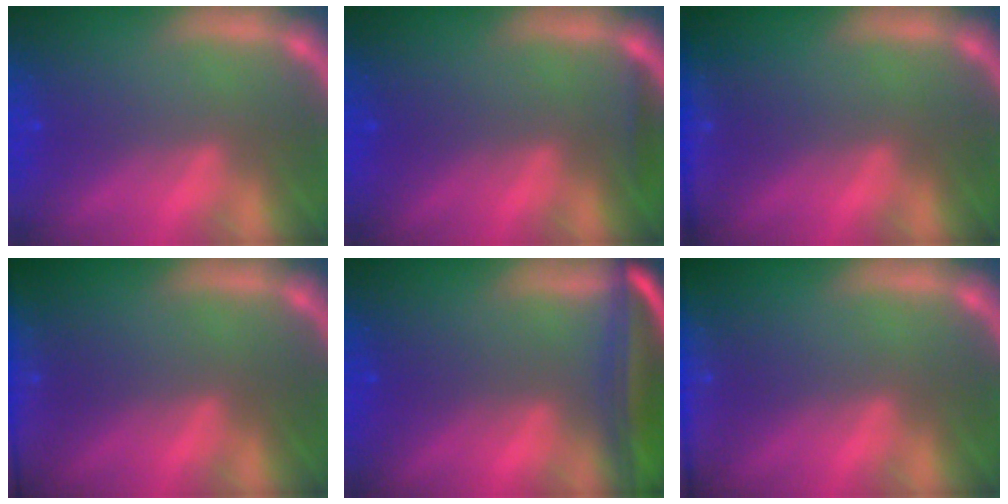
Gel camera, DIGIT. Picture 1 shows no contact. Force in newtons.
{"total": 0.9}
{"total": 2.4}
{"total": 6.0}
{"total": 9.2}
{"total": 5.0}